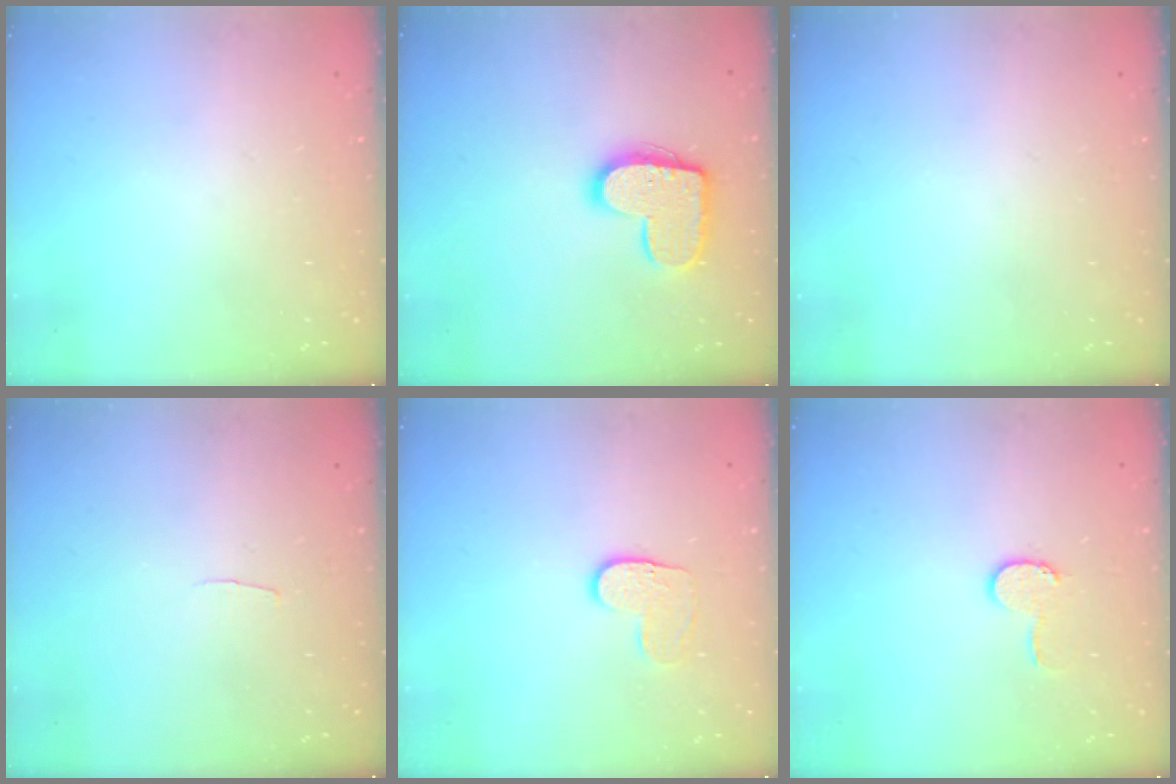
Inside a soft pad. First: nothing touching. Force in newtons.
{"total": 13.7, "press": 13.7, "slide": 0.6}
{"total": 0.0}
{"total": 2.0, "press": 2.0, "slide": 0.2}
{"total": 5.5, "press": 5.5, "slide": 0.4}
{"total": 6.9, "press": 6.8, "slide": 0.7}